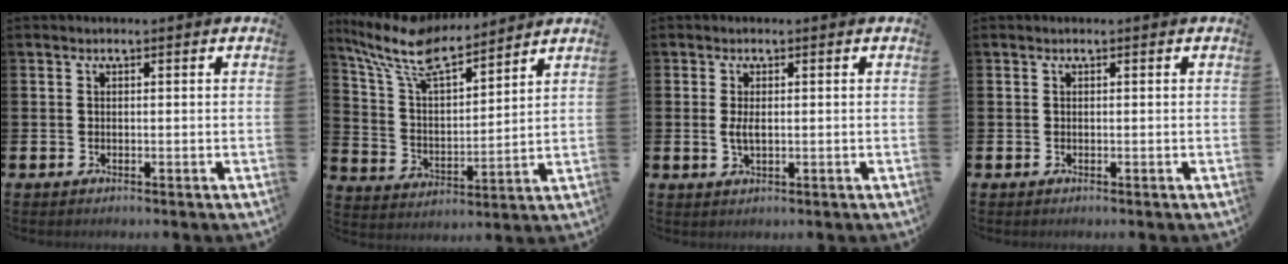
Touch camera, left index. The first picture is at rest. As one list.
[{"total": 10.0, "force": [8.5, 2.8, 4.5], "torque": [-0.124, -0.044, 0.151]}, {"total": 2.1, "force": [0.1, 0.9, 1.9], "torque": [-0.034, 0.001, 0.000]}, {"total": 0.0}]